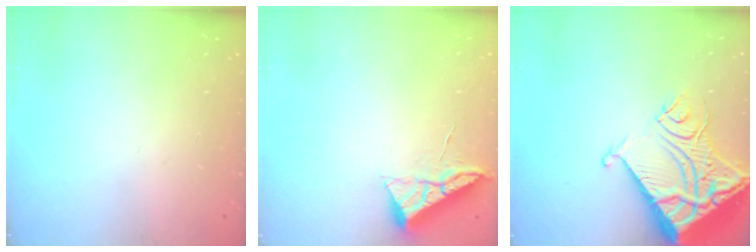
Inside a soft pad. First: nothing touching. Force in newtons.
{"total": 6.6, "press": 6.6, "slide": 0.7}
{"total": 19.5, "press": 19.4, "slide": 2.7}